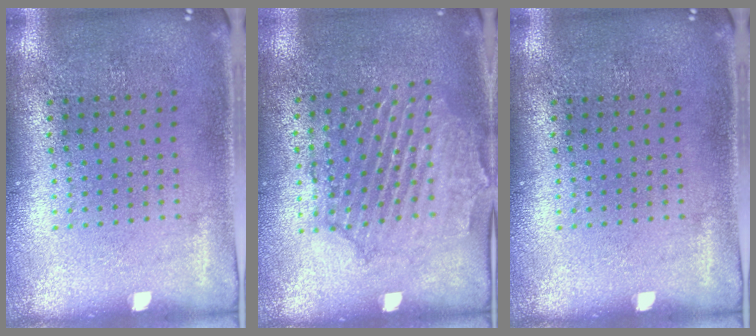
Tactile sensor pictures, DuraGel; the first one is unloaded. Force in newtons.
{"total": 1.8, "press": 1.8, "slide": 0.3}
{"total": 0.0}